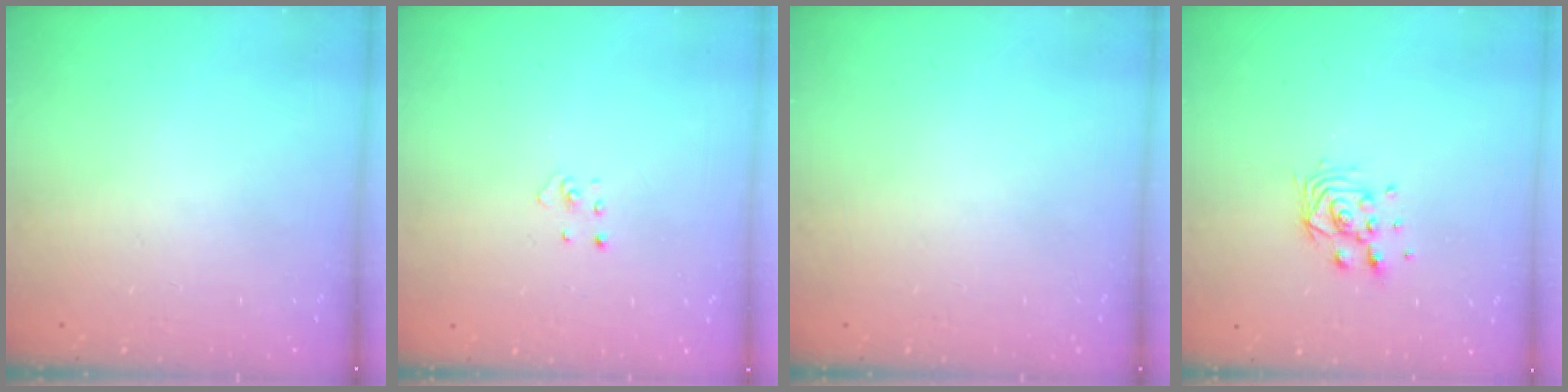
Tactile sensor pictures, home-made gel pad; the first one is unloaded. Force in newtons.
{"total": 1.9, "press": 1.9, "slide": 0.1}
{"total": 0.0}
{"total": 8.3, "press": 8.3, "slide": 0.5}